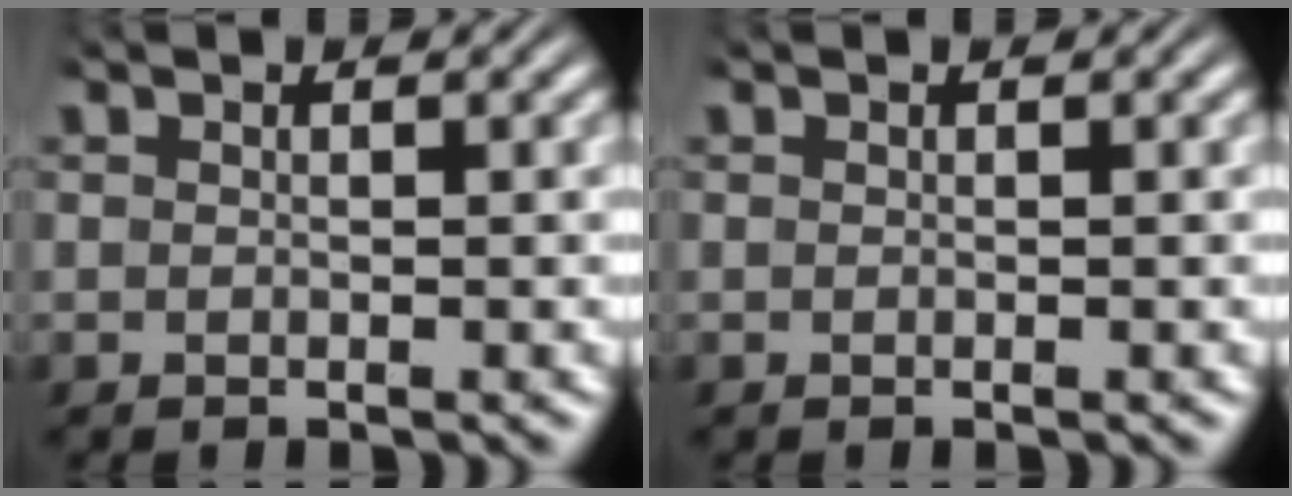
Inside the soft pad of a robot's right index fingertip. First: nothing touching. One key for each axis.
{"total": 0.0}